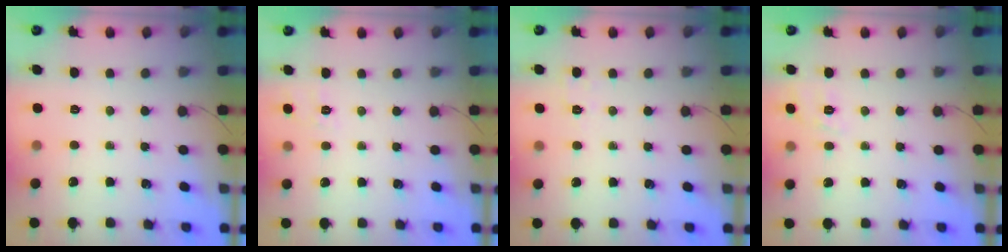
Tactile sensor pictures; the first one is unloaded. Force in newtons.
{"total": 8.6, "press": 8.3, "slide": 2.2}
{"total": 2.5, "press": 1.8, "slide": 1.7}
{"total": 2.2, "press": 1.2, "slide": 1.8}